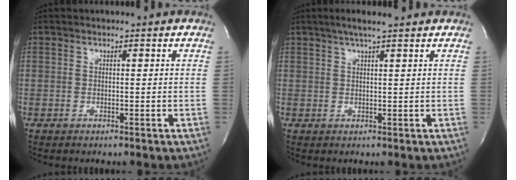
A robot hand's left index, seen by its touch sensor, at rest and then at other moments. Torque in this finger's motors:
{"motor_torque": [0.25, -0.29, 0.04, -0.01]}